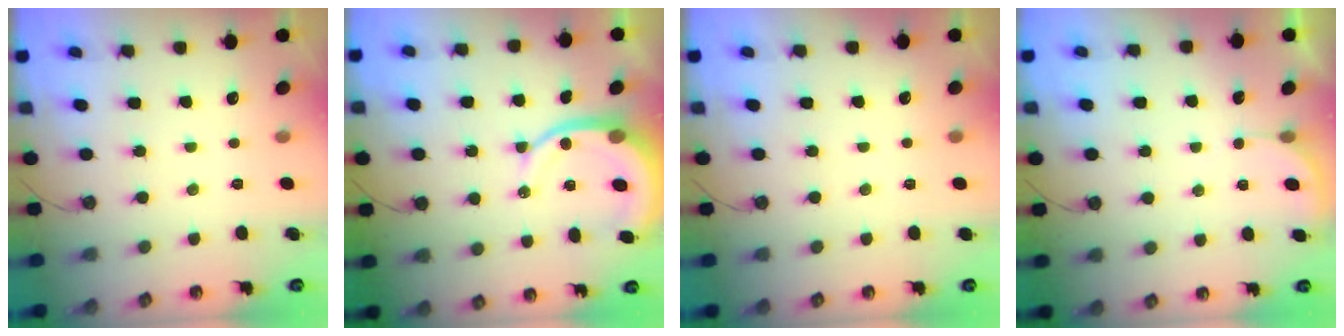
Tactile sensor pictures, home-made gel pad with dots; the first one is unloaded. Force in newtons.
{"total": 10.0, "press": 9.9, "slide": 1.2}
{"total": 1.2, "press": 1.2, "slide": 0.1}
{"total": 2.9, "press": 2.9, "slide": 0.2}